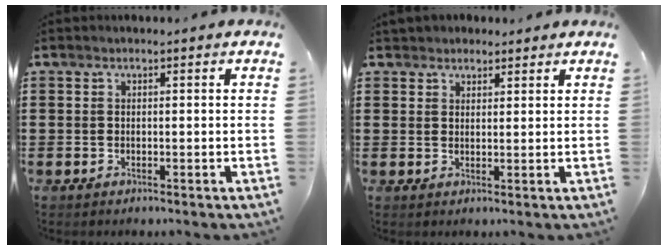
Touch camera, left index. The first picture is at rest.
{"total": 2.2, "force": [1.9, 1.1, 0.0], "torque": [-0.006, 0.007, 0.038]}